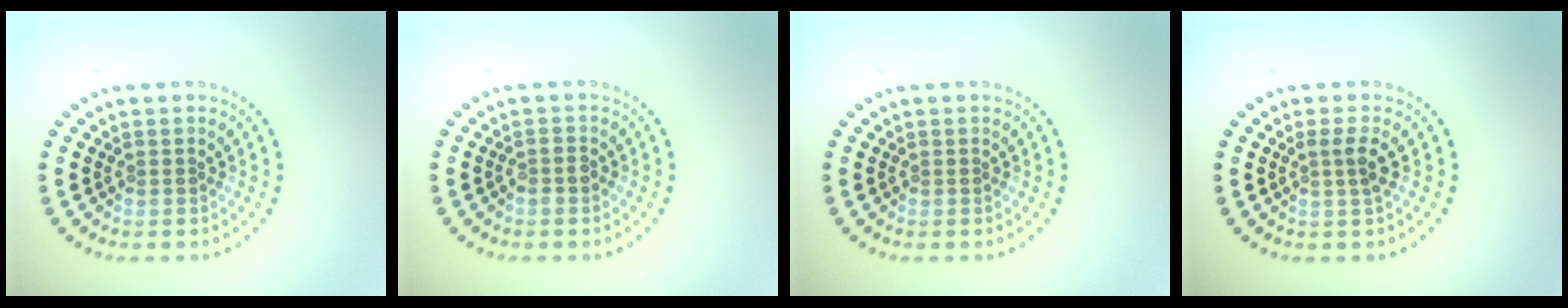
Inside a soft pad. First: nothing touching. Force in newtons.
{"total": 1.0, "press": 0.9, "slide": 0.5}
{"total": 0.0}
{"total": 1.6, "press": 1.2, "slide": 1.1}